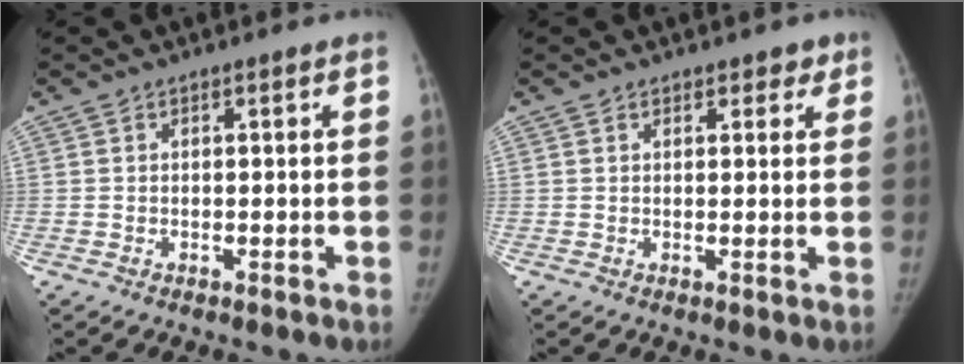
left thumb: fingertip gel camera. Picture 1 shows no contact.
{"total": 2.3, "force": [1.6, 1.3, 0.9], "torque": [0.011, -0.005, 0.014]}